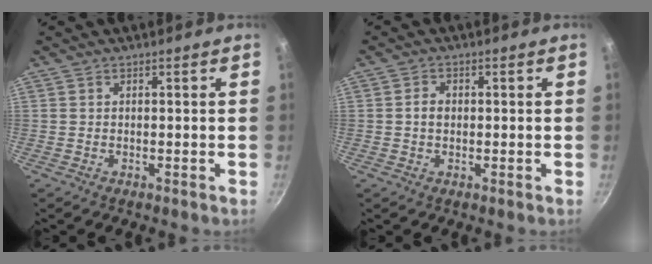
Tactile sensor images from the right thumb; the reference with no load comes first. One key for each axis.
{"total": 2.5, "fx": 0.1, "fy": 1.9, "fz": 1.6, "tx": -0.021, "ty": 0.006, "tz": 0.000}